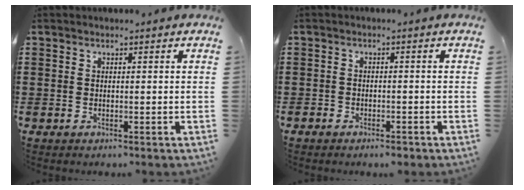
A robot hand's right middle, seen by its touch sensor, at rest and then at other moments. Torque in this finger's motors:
{"motor_torque": [-0.14, 0.02, -0.05, -0.01]}